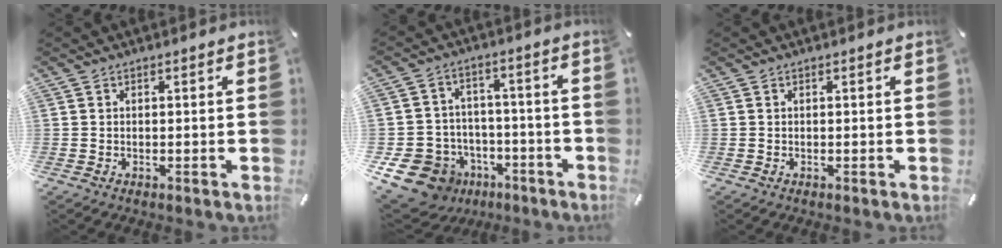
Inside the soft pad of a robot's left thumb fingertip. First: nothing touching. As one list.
[{"total": 13.8, "force": [-6.7, 10.9, 5.0], "torque": [-0.112, 0.046, -0.112]}, {"total": 0.0}]